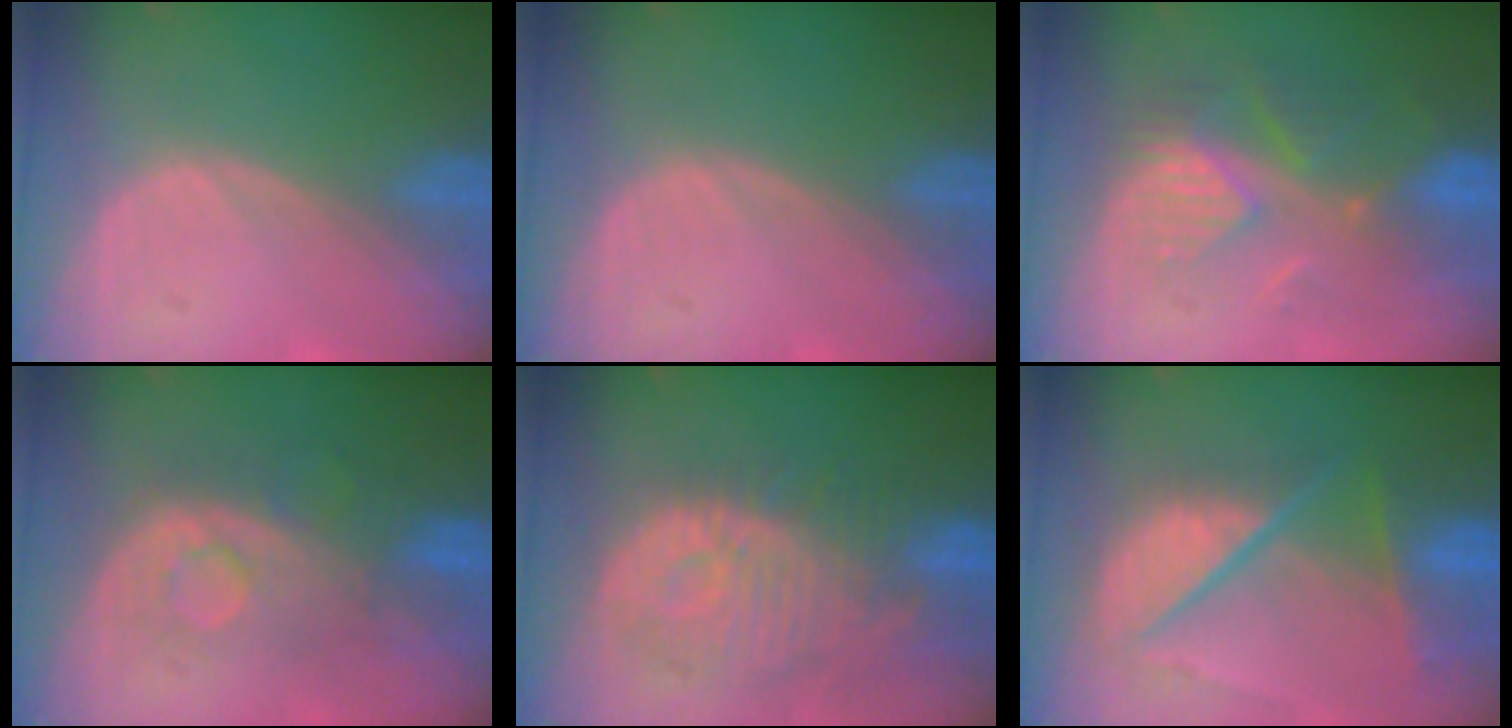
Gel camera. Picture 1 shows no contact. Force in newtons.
{"total": 0.0}
{"total": 8.8, "press": 7.9, "slide": 3.8}
{"total": 7.9, "press": 7.9, "slide": 0.1}
{"total": 12.3, "press": 11.1, "slide": 5.2}
{"total": 10.6, "press": 8.9, "slide": 5.8}